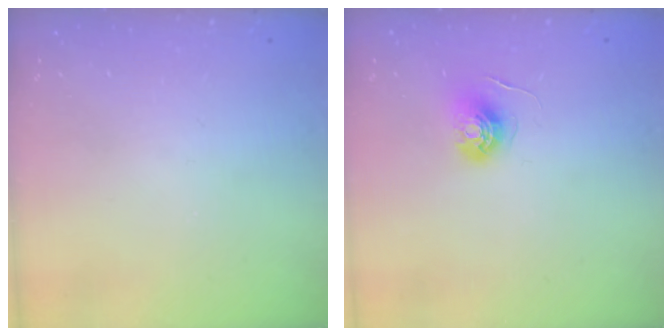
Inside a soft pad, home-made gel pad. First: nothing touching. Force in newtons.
{"total": 6.0, "press": 6.0, "slide": 0.3}